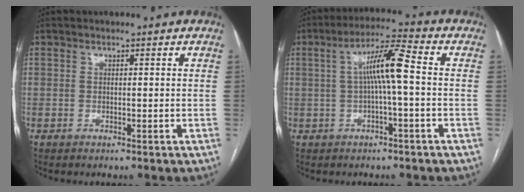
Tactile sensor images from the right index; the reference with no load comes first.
{"total": 7.5, "force": [0.2, 0.2, 7.5], "torque": [-0.135, 0.021, 0.001]}